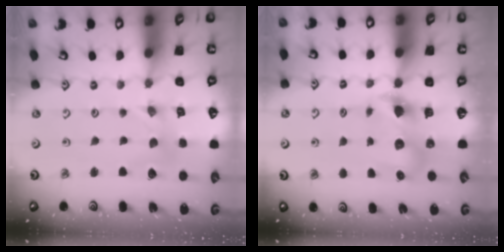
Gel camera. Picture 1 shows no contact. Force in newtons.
{"total": 6.0, "press": 6.0, "slide": 0.6}